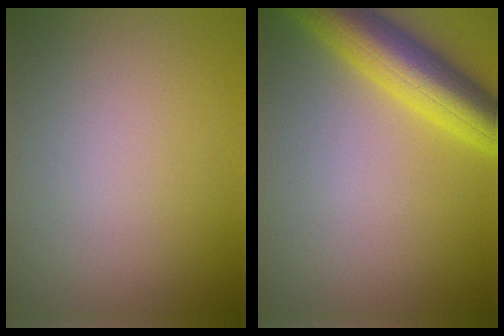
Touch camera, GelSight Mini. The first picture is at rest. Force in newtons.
{"total": 7.4, "press": 7.4, "slide": 0.3}